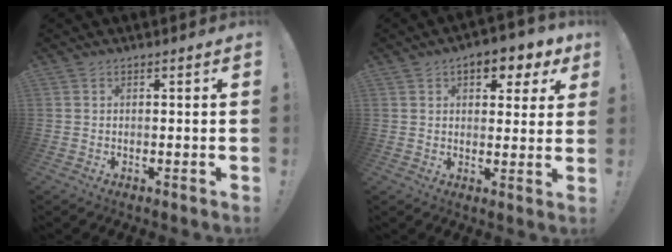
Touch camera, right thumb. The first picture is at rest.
{"total": 7.3, "force": [3.6, 4.3, 4.7], "torque": [-0.051, -0.017, 0.060]}